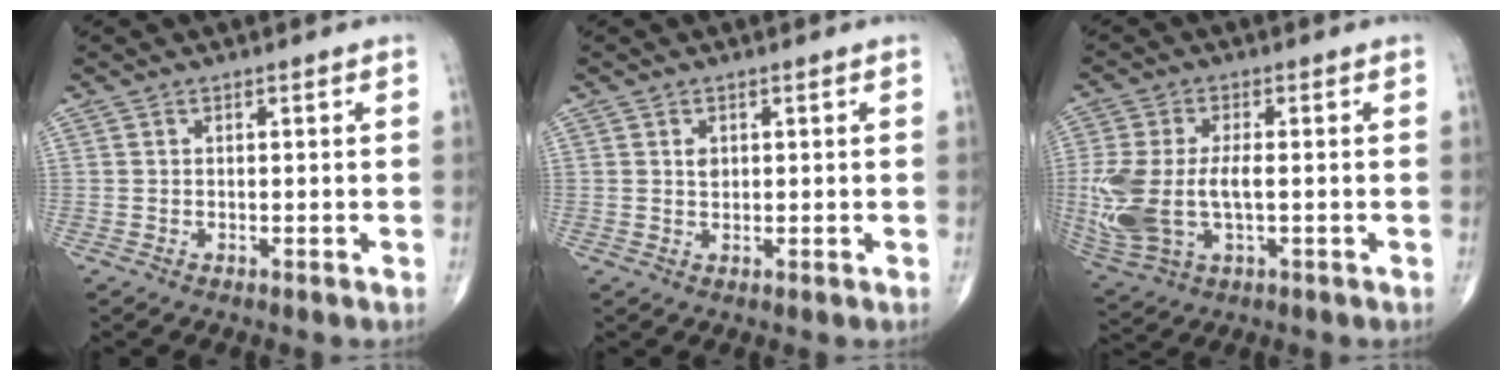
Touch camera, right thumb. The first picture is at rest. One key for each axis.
{"total": 1.5, "fx": 0.5, "fy": 1.0, "fz": 0.9, "tx": -0.007, "ty": -0.003, "tz": 0.009}
{"total": 14.1, "fx": -1.1, "fy": 7.6, "fz": 11.9, "tx": -0.291, "ty": -0.003, "tz": -0.009}